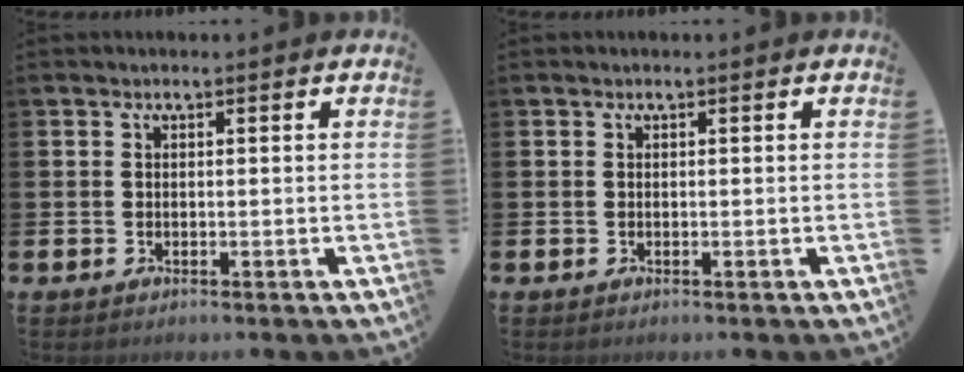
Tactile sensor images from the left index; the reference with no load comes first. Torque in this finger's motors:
{"motor_torque": [0.00, 0.00, 0.00, 0.00]}